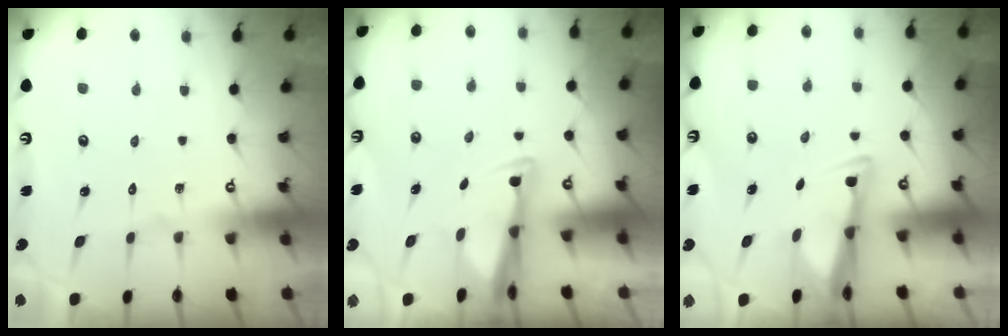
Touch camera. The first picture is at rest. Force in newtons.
{"total": 2.8, "press": 2.7, "slide": 0.9}
{"total": 2.9, "press": 2.8, "slide": 0.9}